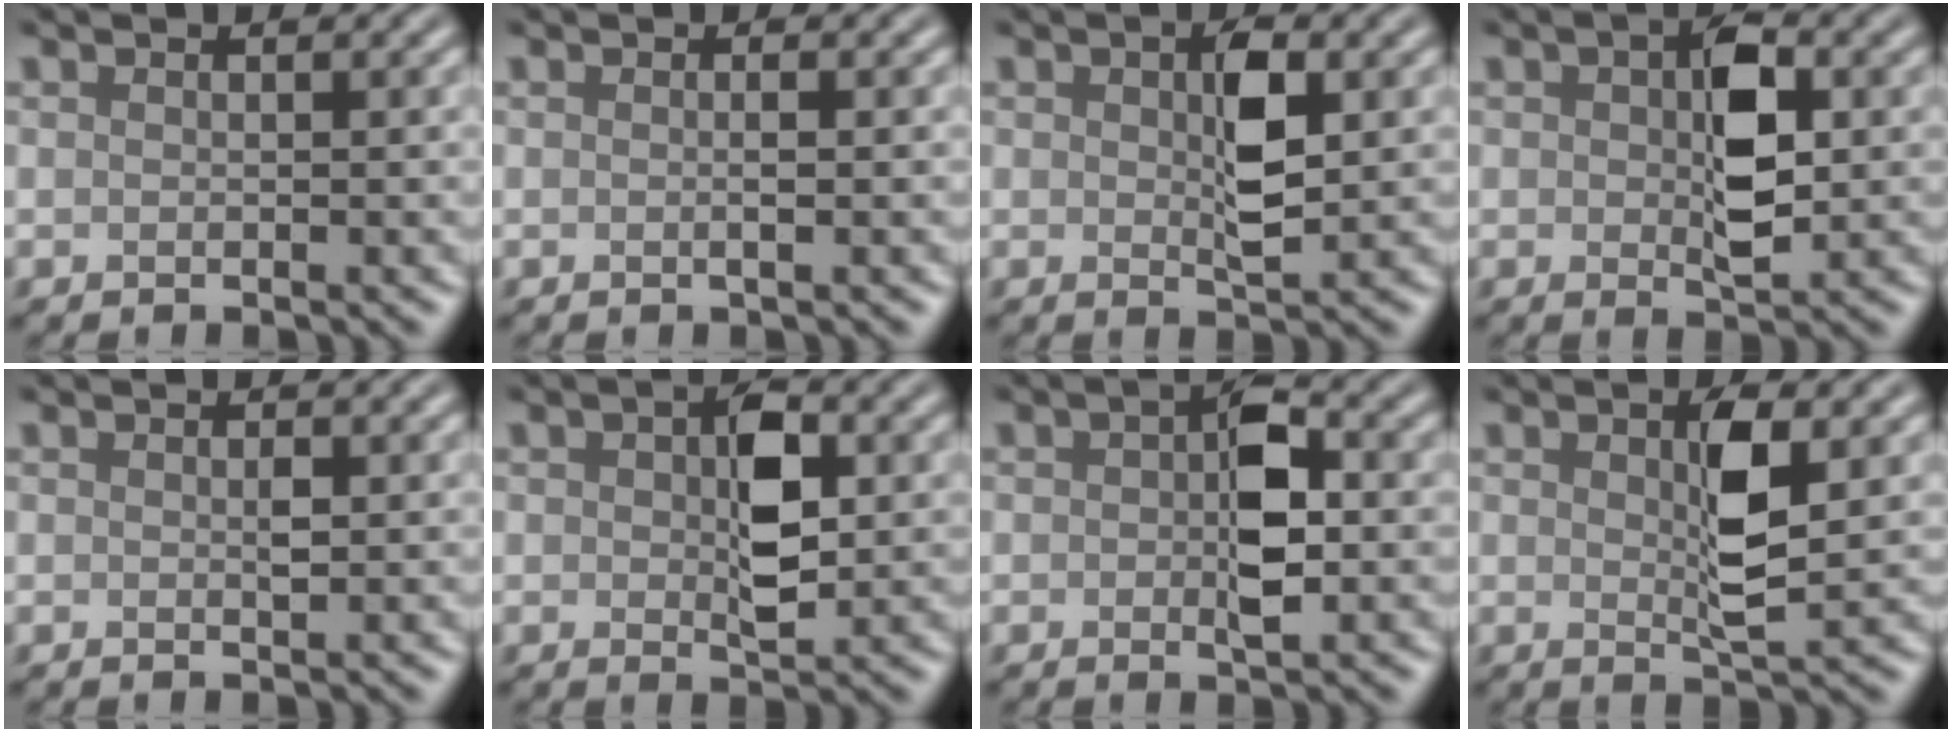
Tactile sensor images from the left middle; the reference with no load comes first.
{"total": 0.9, "force": [0.0, 0.1, 0.9], "torque": [-0.016, 0.000, -0.001]}
{"total": 3.7, "force": [0.5, 1.5, 3.3], "torque": [-0.060, -0.002, 0.010]}
{"total": 5.0, "force": [0.3, 2.5, 4.4], "torque": [-0.074, 0.000, 0.007]}
{"total": 0.8, "force": [0.1, 0.3, 0.7], "torque": [-0.013, -0.001, 0.001]}
{"total": 4.5, "force": [0.3, 2.3, 3.9], "torque": [-0.066, -0.001, 0.006]}
{"total": 4.7, "force": [0.0, 2.1, 4.2], "torque": [-0.064, 0.003, -0.002]}
{"total": 3.9, "force": [0.8, 1.0, 3.7], "torque": [-0.067, -0.004, 0.014]}